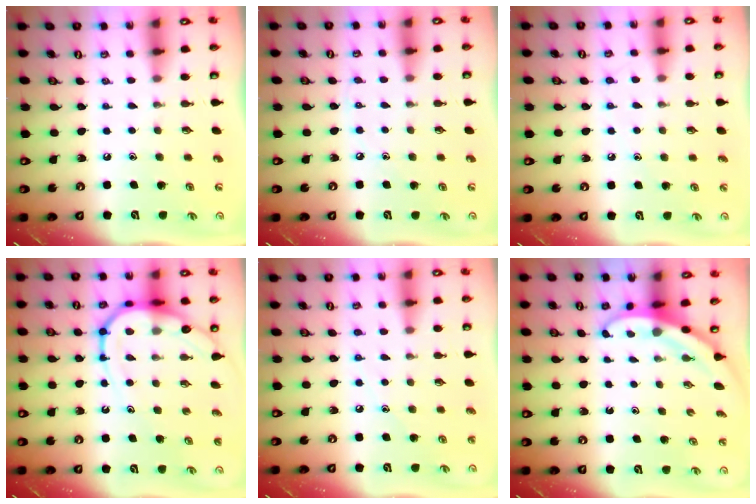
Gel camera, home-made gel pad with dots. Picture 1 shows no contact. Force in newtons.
{"total": 3.2, "press": 3.2, "slide": 0.4}
{"total": 5.8, "press": 5.7, "slide": 0.7}
{"total": 11.8, "press": 11.7, "slide": 1.1}
{"total": 6.5, "press": 6.4, "slide": 0.8}
{"total": 3.1, "press": 3.1, "slide": 0.2}